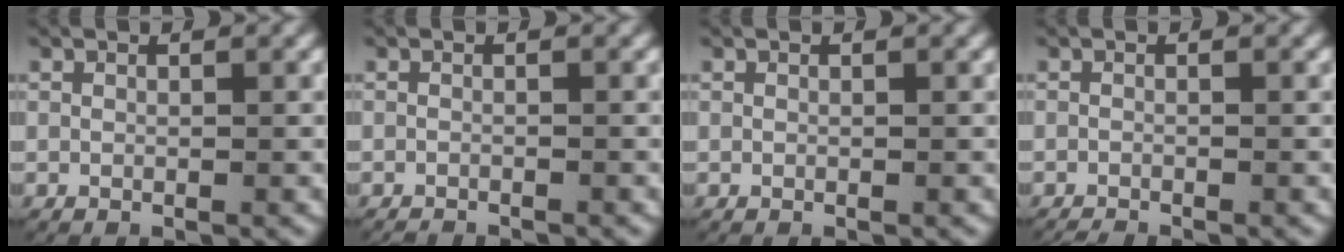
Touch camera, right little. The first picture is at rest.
{"total": 1.1, "force": [-1.1, -0.1, 0.0], "torque": [-0.005, -0.009, -0.014]}
{"total": 0.0}
{"total": 1.0, "force": [-1.0, 0.0, 0.1], "torque": [-0.007, -0.009, -0.015]}